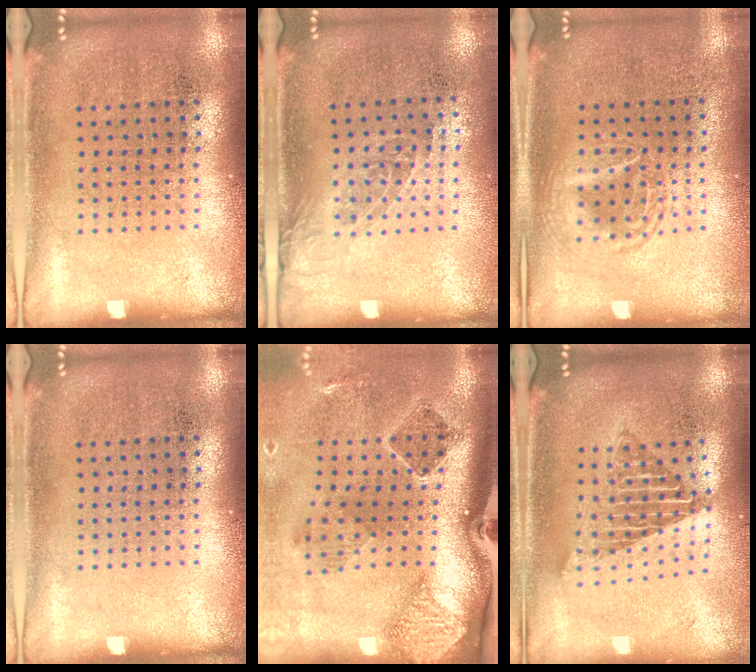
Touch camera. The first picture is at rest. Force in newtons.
{"total": 1.3, "press": 1.0, "slide": 0.8}
{"total": 1.4, "press": 1.4, "slide": 0.1}
{"total": 0.0}
{"total": 2.3, "press": 1.7, "slide": 1.5}
{"total": 1.7, "press": 1.4, "slide": 1.0}